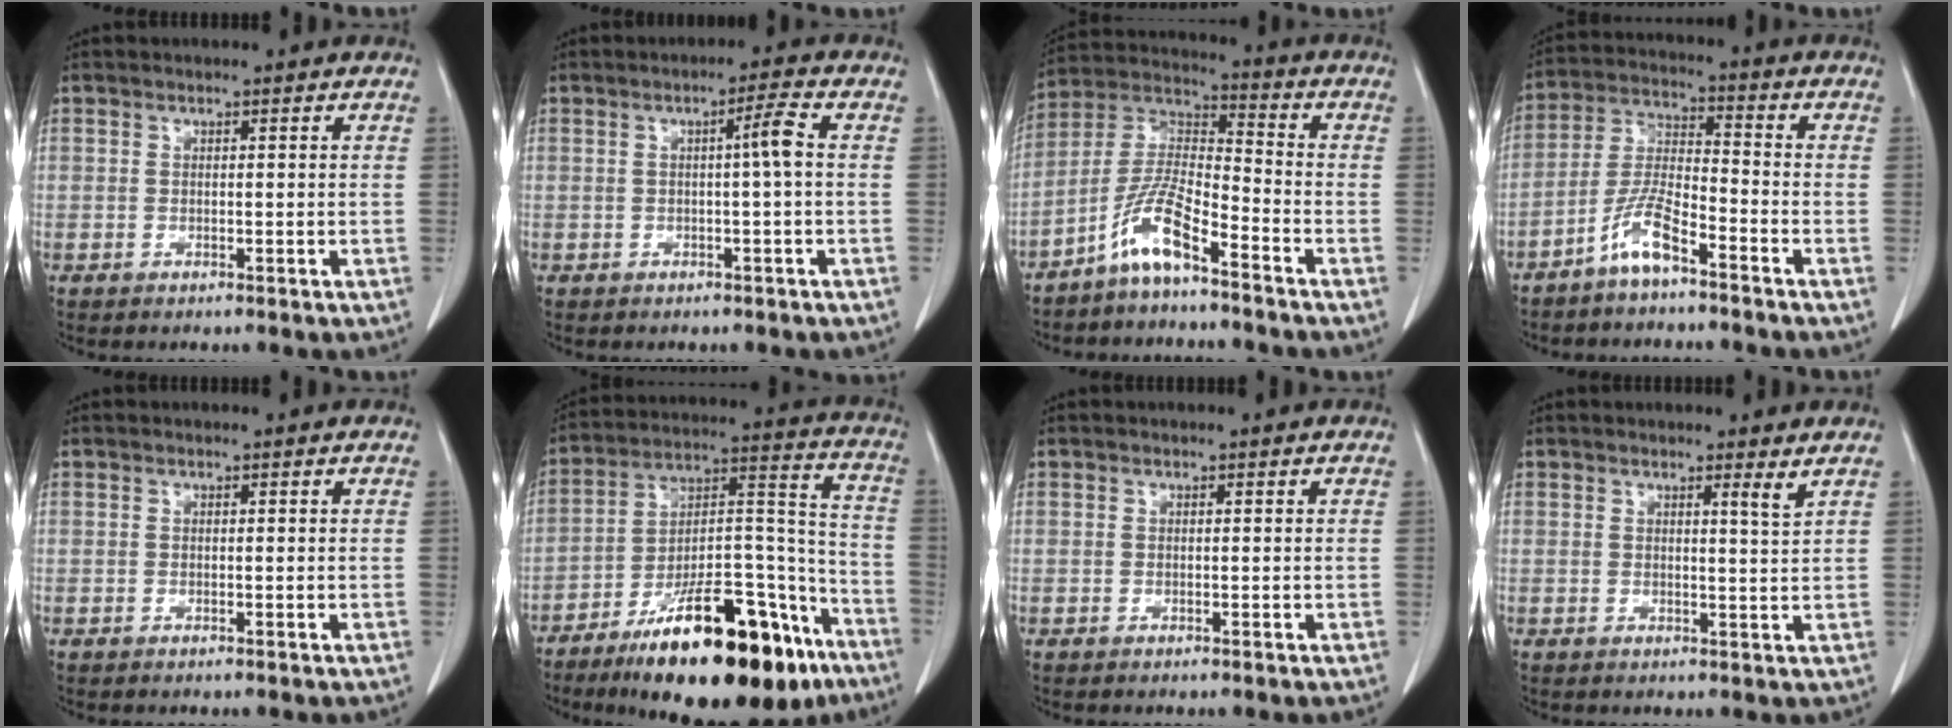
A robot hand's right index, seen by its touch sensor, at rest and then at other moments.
{"total": 3.3, "force": [0.1, -0.5, 3.2], "torque": [-0.051, 0.004, 0.001]}
{"total": 9.1, "force": [-6.2, 1.3, 6.5], "torque": [-0.145, 0.003, -0.128]}
{"total": 7.2, "force": [-5.0, 1.2, 5.0], "torque": [-0.113, 0.002, -0.103]}
{"total": 0.0}
{"total": 25.9, "force": [-17.3, 7.1, 17.8], "torque": [-0.228, 0.029, -0.273]}
{"total": 0.0}
{"total": 1.8, "force": [1.4, -0.5, 1.1], "torque": [-0.020, -0.015, 0.018]}